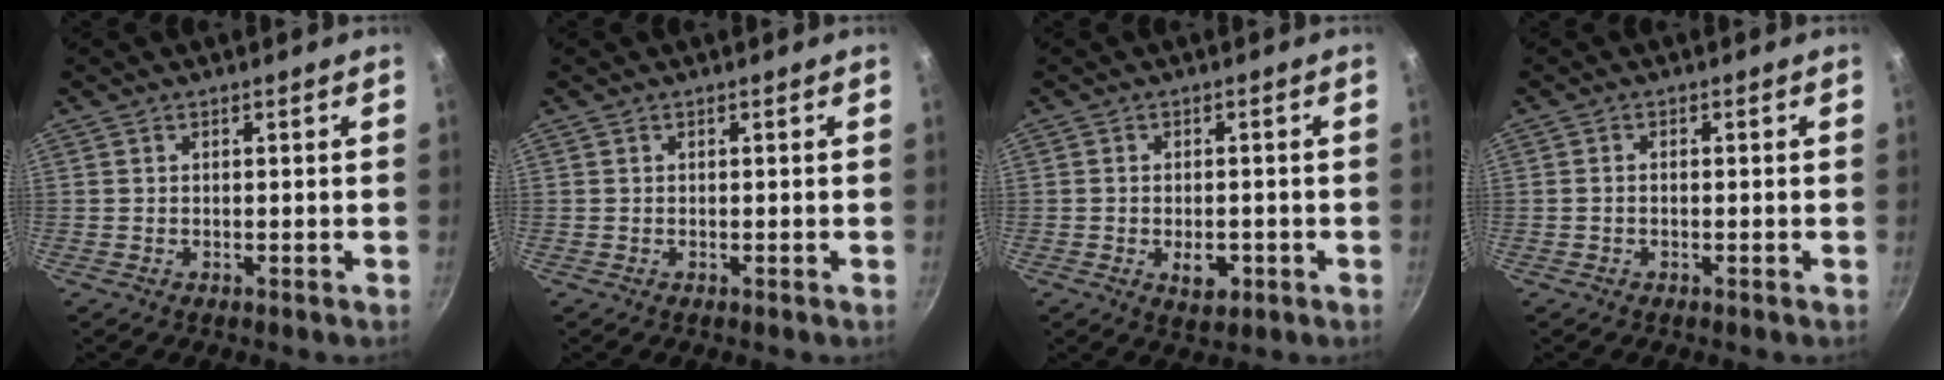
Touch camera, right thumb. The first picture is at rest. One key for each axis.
{"total": 0.0}
{"total": 4.5, "fx": -1.4, "fy": 2.6, "fz": 3.3, "tx": -0.037, "ty": 0.006, "tz": -0.015}
{"total": 0.8, "fx": -0.3, "fy": 0.5, "fz": 0.6, "tx": -0.014, "ty": 0.007, "tz": -0.007}